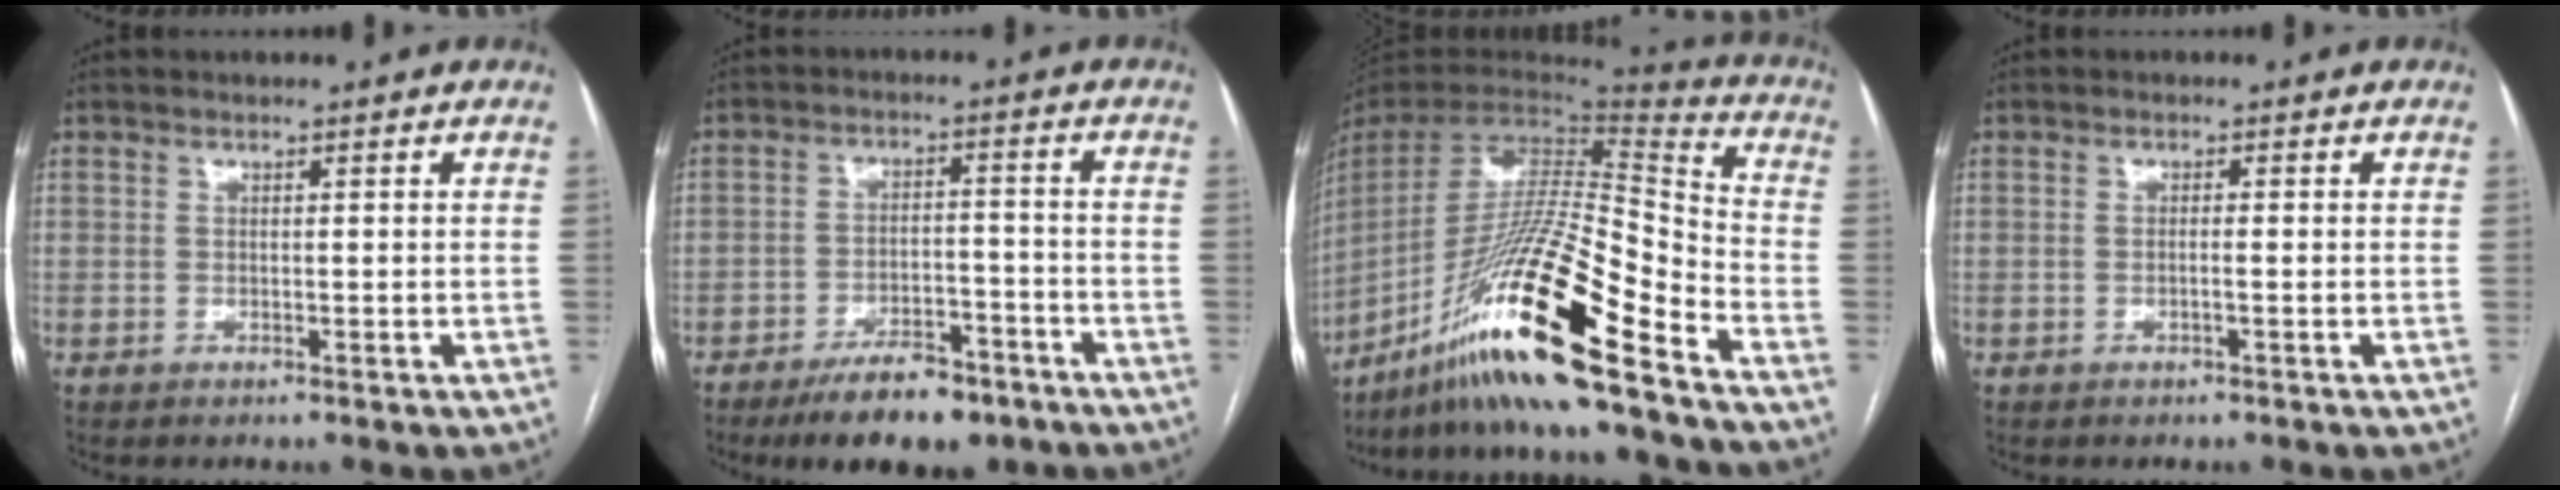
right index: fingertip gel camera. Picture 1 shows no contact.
{"total": 9.8, "force": [-7.1, 3.8, 5.6], "torque": [-0.086, 0.000, -0.115]}
{"total": 24.5, "force": [-16.8, 0.6, 17.8], "torque": [-0.342, -0.028, -0.310]}
{"total": 1.0, "force": [-0.3, -0.1, 0.9], "torque": [-0.015, 0.002, -0.006]}